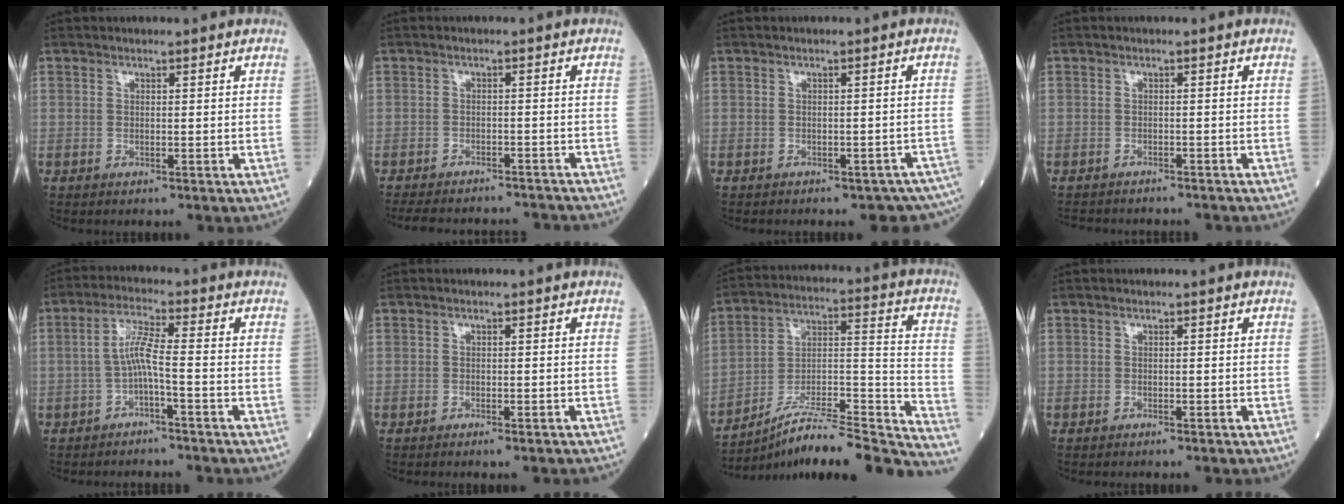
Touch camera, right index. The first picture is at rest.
{"total": 14.5, "force": [-13.2, 4.1, 4.5], "torque": [-0.093, -0.002, -0.163]}
{"total": 8.8, "force": [-7.6, 3.4, 2.9], "torque": [-0.026, 0.009, -0.077]}
{"total": 8.1, "force": [-7.5, 2.1, 2.2], "torque": [-0.033, -0.004, -0.095]}
{"total": 4.4, "force": [-1.4, -0.1, 4.2], "torque": [-0.085, 0.015, -0.025]}
{"total": 2.1, "force": [-1.7, 0.4, 1.1], "torque": [-0.014, -0.004, -0.017]}
{"total": 24.6, "force": [-21.6, 1.6, 11.6], "torque": [-0.124, 0.018, -0.332]}
{"total": 1.1, "force": [-0.9, 0.3, 0.5], "torque": [-0.011, -0.002, -0.010]}